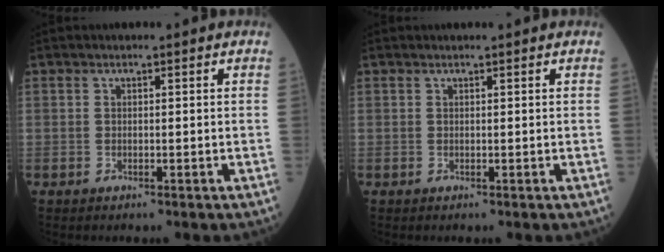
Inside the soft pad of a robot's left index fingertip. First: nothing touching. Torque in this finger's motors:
{"motor_torque": [0.12, 0.36, -0.09, -0.01]}